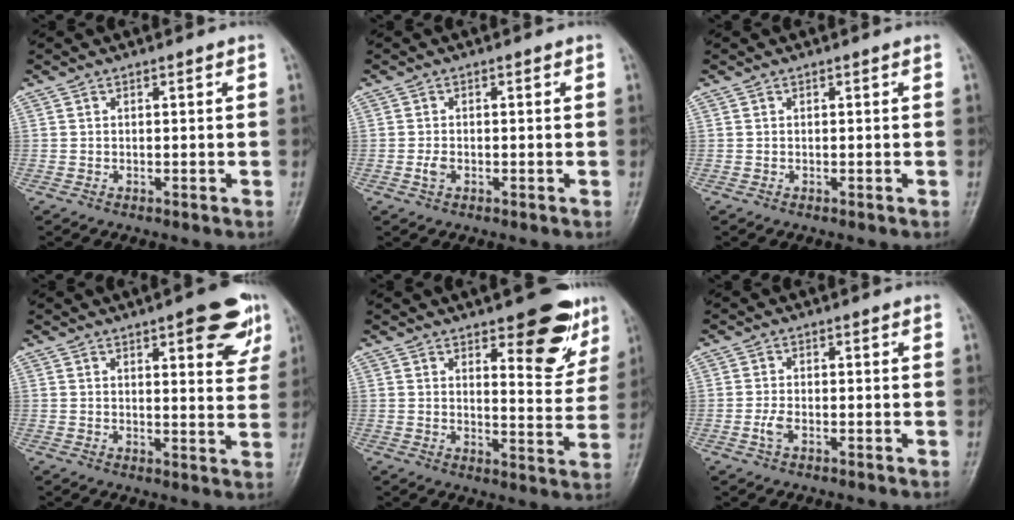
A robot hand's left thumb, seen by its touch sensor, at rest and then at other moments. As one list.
[{"total": 1.7, "force": [-0.4, 1.0, 1.2], "torque": [-0.022, -0.001, -0.011]}, {"total": 0.0}, {"total": 10.5, "force": [5.6, 3.4, 8.2], "torque": [-0.067, -0.022, 0.065]}, {"total": 12.5, "force": [7.4, 4.8, 8.9], "torque": [-0.069, -0.043, 0.097]}, {"total": 2.0, "force": [-0.6, 0.9, 1.7], "torque": [-0.036, 0.001, -0.013]}]